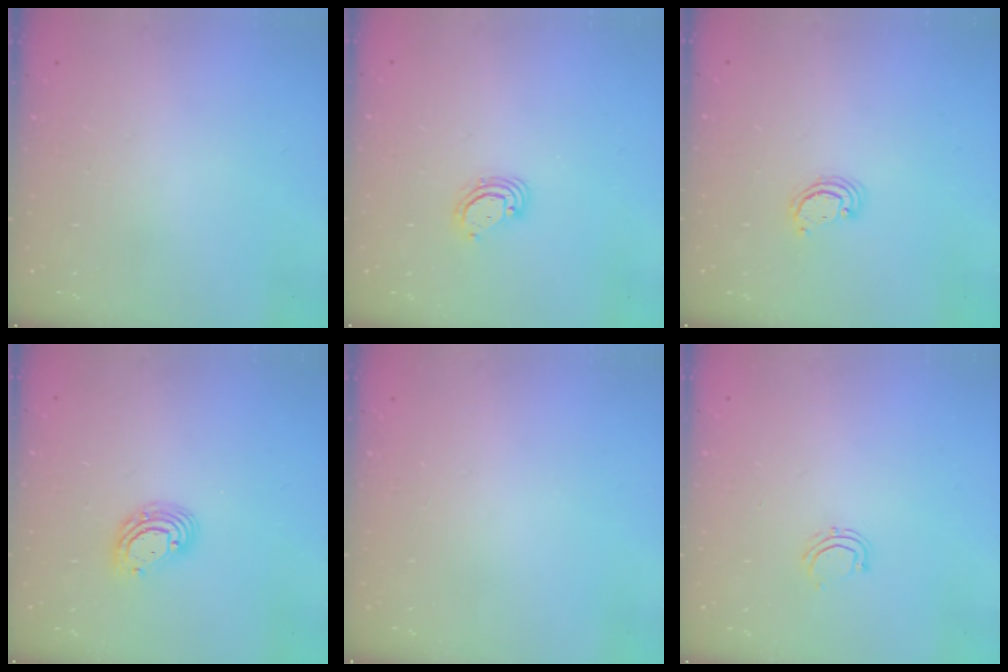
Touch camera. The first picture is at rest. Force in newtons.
{"total": 3.6, "press": 3.6, "slide": 0.3}
{"total": 2.6, "press": 2.5, "slide": 0.3}
{"total": 7.9, "press": 7.8, "slide": 1.5}
{"total": 0.0}
{"total": 5.0, "press": 4.9, "slide": 0.7}